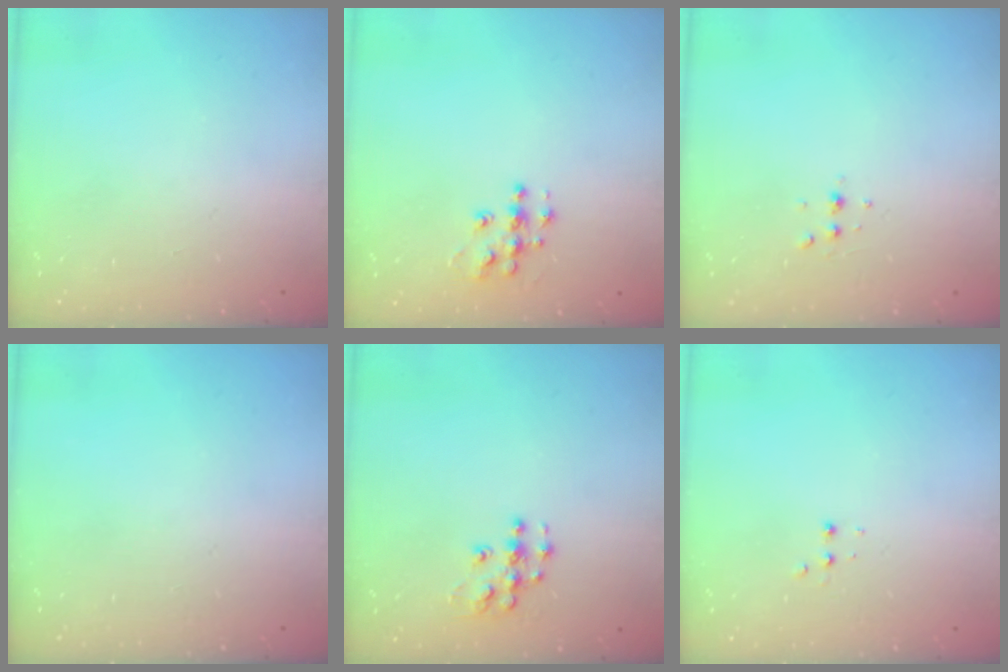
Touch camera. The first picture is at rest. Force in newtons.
{"total": 8.3, "press": 8.2, "slide": 0.5}
{"total": 3.1, "press": 3.0, "slide": 0.9}
{"total": 0.0}
{"total": 8.2, "press": 8.2, "slide": 0.4}
{"total": 2.4, "press": 2.2, "slide": 0.9}